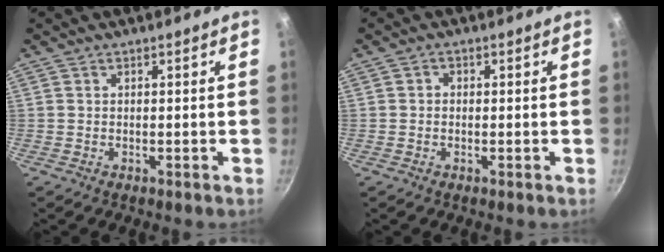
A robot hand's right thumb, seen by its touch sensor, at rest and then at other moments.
{"total": 1.2, "force": [-0.1, 1.1, 0.5], "torque": [-0.007, 0.005, -0.004]}